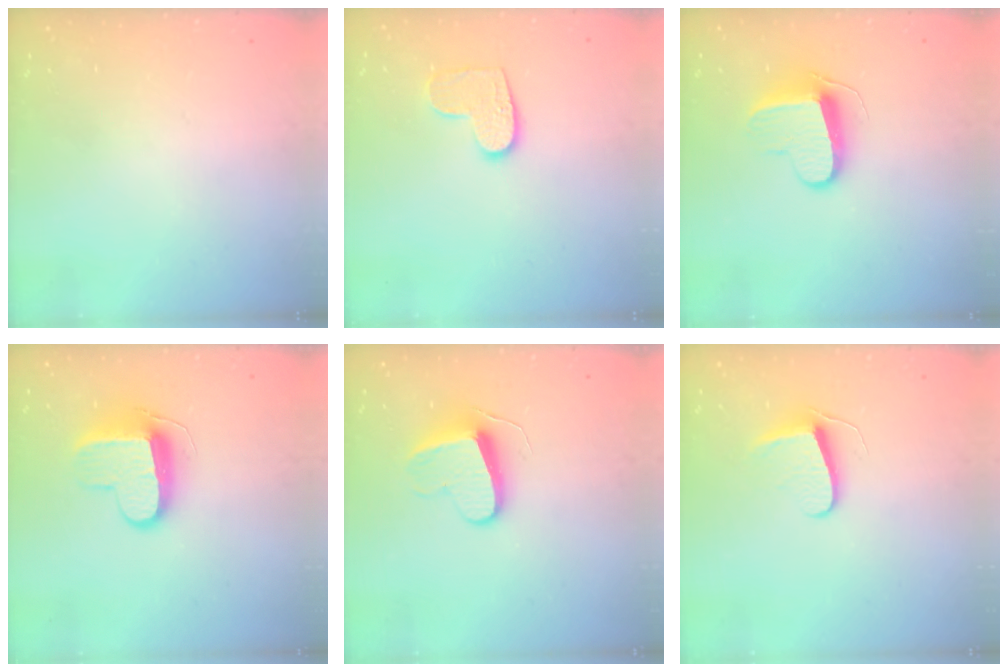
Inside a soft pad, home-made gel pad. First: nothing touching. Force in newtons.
{"total": 8.9, "press": 8.9, "slide": 0.5}
{"total": 9.8, "press": 9.8, "slide": 0.5}
{"total": 9.4, "press": 9.3, "slide": 1.3}
{"total": 10.6, "press": 10.6, "slide": 0.9}
{"total": 7.3, "press": 7.2, "slide": 0.6}